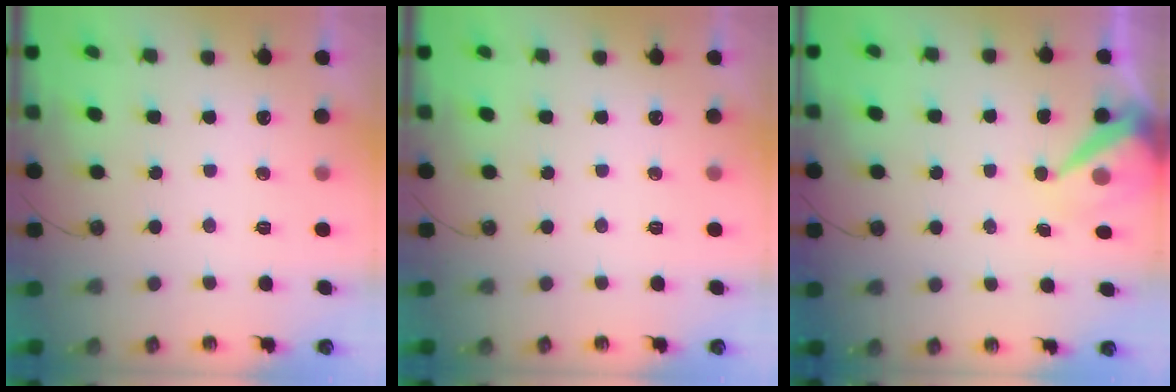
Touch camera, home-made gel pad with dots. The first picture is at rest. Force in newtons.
{"total": 0.0}
{"total": 8.6, "press": 8.6, "slide": 0.7}